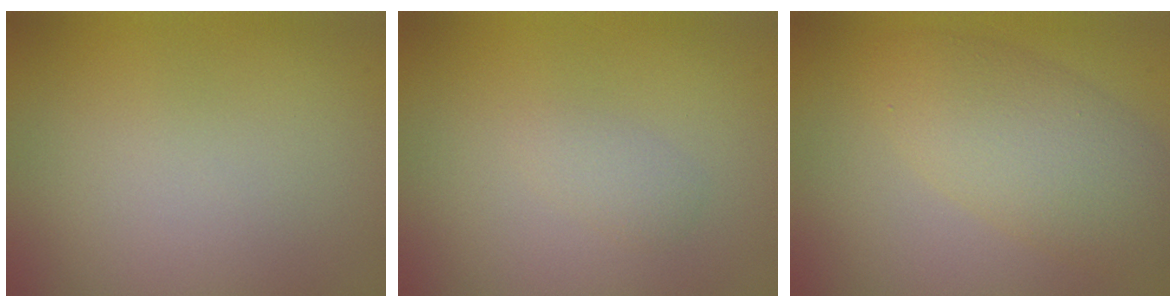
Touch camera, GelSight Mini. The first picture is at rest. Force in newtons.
{"total": 1.1, "press": 1.1, "slide": 0.1}
{"total": 5.5, "press": 5.5, "slide": 0.2}